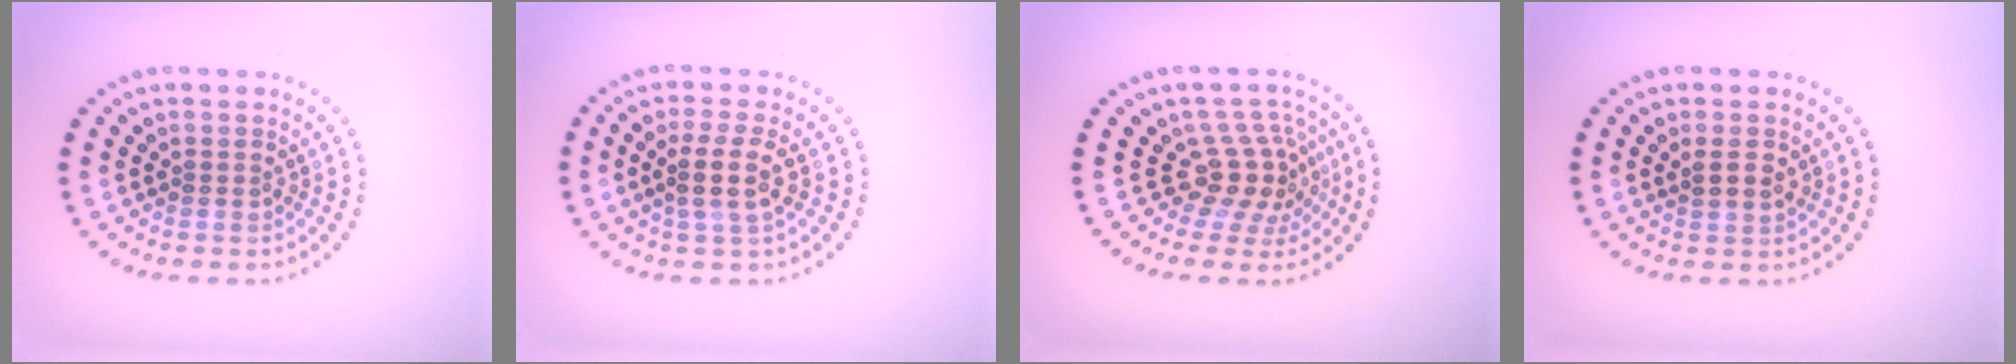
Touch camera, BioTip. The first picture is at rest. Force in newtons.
{"total": 2.9, "press": 2.6, "slide": 1.4}
{"total": 3.8, "press": 2.9, "slide": 2.6}
{"total": 1.2, "press": 1.1, "slide": 0.5}